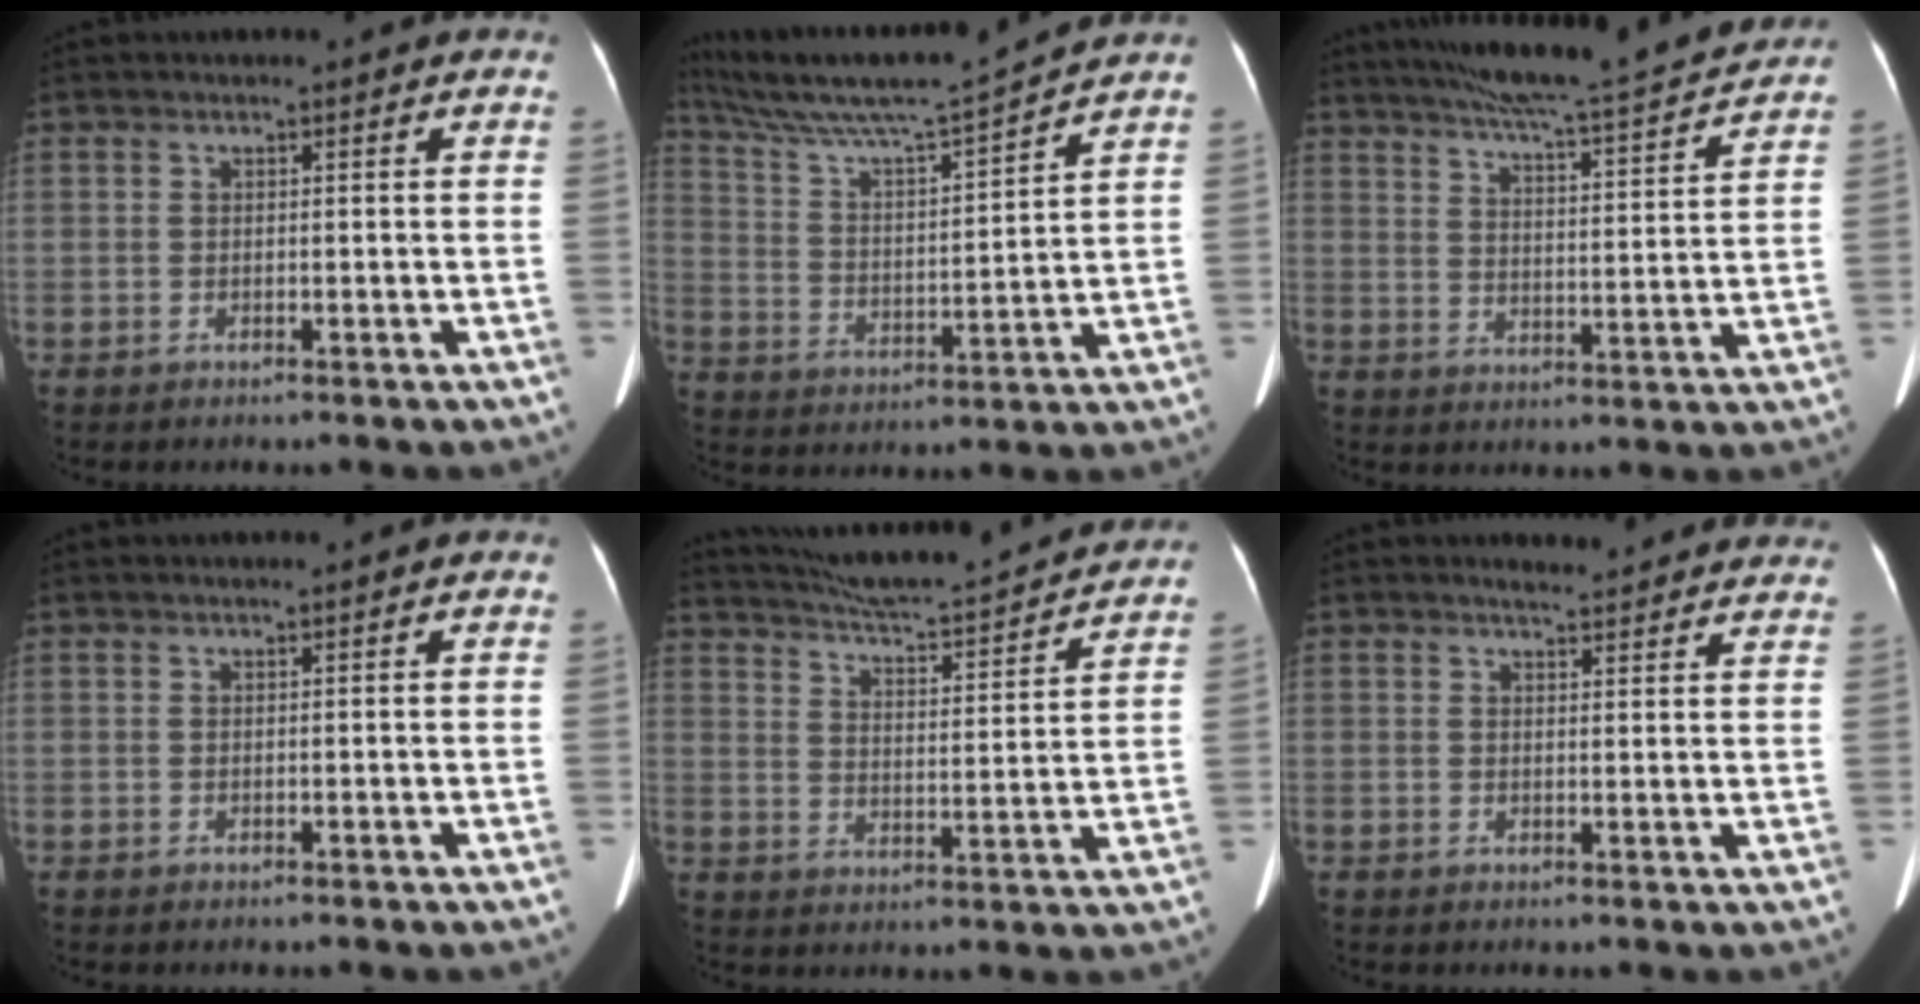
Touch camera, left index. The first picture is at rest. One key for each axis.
{"total": 14.8, "fx": 13.5, "fy": -1.4, "fz": 6.1, "tx": -0.123, "ty": -0.006, "tz": 0.229}
{"total": 18.8, "fx": 17.0, "fy": 0.2, "fz": 8.0, "tx": -0.132, "ty": -0.013, "tz": 0.238}
{"total": 1.3, "fx": 1.2, "fy": -0.1, "fz": 0.5, "tx": -0.008, "ty": 0.017, "tz": 0.023}
{"total": 21.3, "fx": 19.8, "fy": 1.5, "fz": 7.8, "tx": -0.131, "ty": -0.013, "tz": 0.274}
{"total": 9.3, "fx": 8.8, "fy": 1.6, "fz": 2.6, "tx": -0.022, "ty": 0.004, "tz": 0.088}